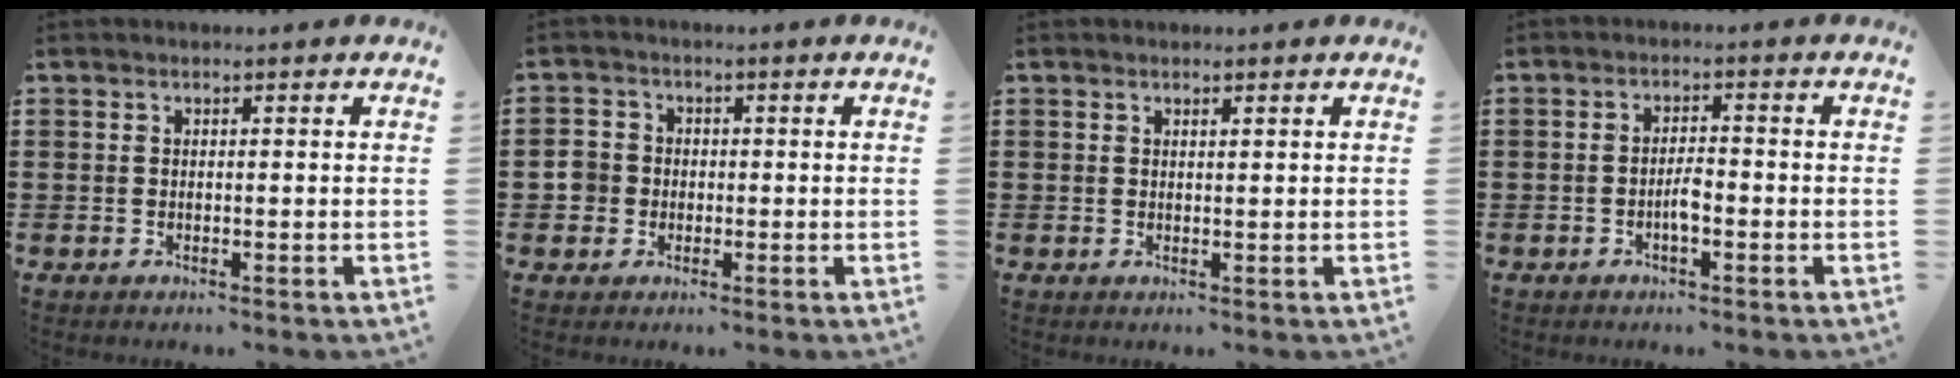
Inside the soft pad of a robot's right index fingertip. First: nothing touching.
{"total": 3.3, "force": [-0.7, 3.1, 1.0], "torque": [-0.037, 0.004, -0.019]}
{"total": 0.6, "force": [0.5, 0.1, 0.3], "torque": [-0.007, 0.001, 0.010]}
{"total": 2.7, "force": [-1.0, 0.8, 2.4], "torque": [-0.053, 0.002, -0.022]}